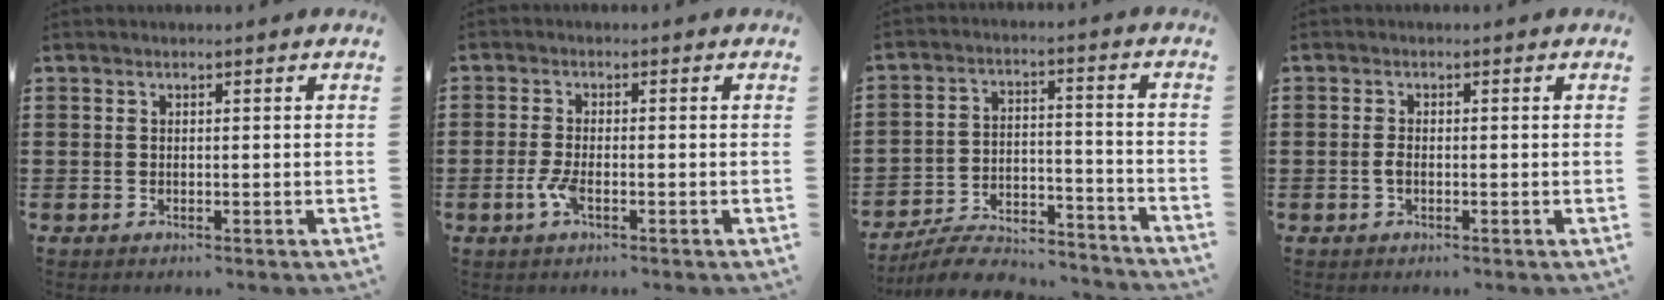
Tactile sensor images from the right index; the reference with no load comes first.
{"total": 3.0, "force": [-1.4, 0.7, 2.6], "torque": [-0.065, -0.008, -0.030]}
{"total": 7.4, "force": [-6.9, 1.5, 2.1], "torque": [-0.039, 0.016, -0.134]}
{"total": 1.3, "force": [-0.4, 0.4, 1.1], "torque": [-0.030, -0.003, -0.011]}